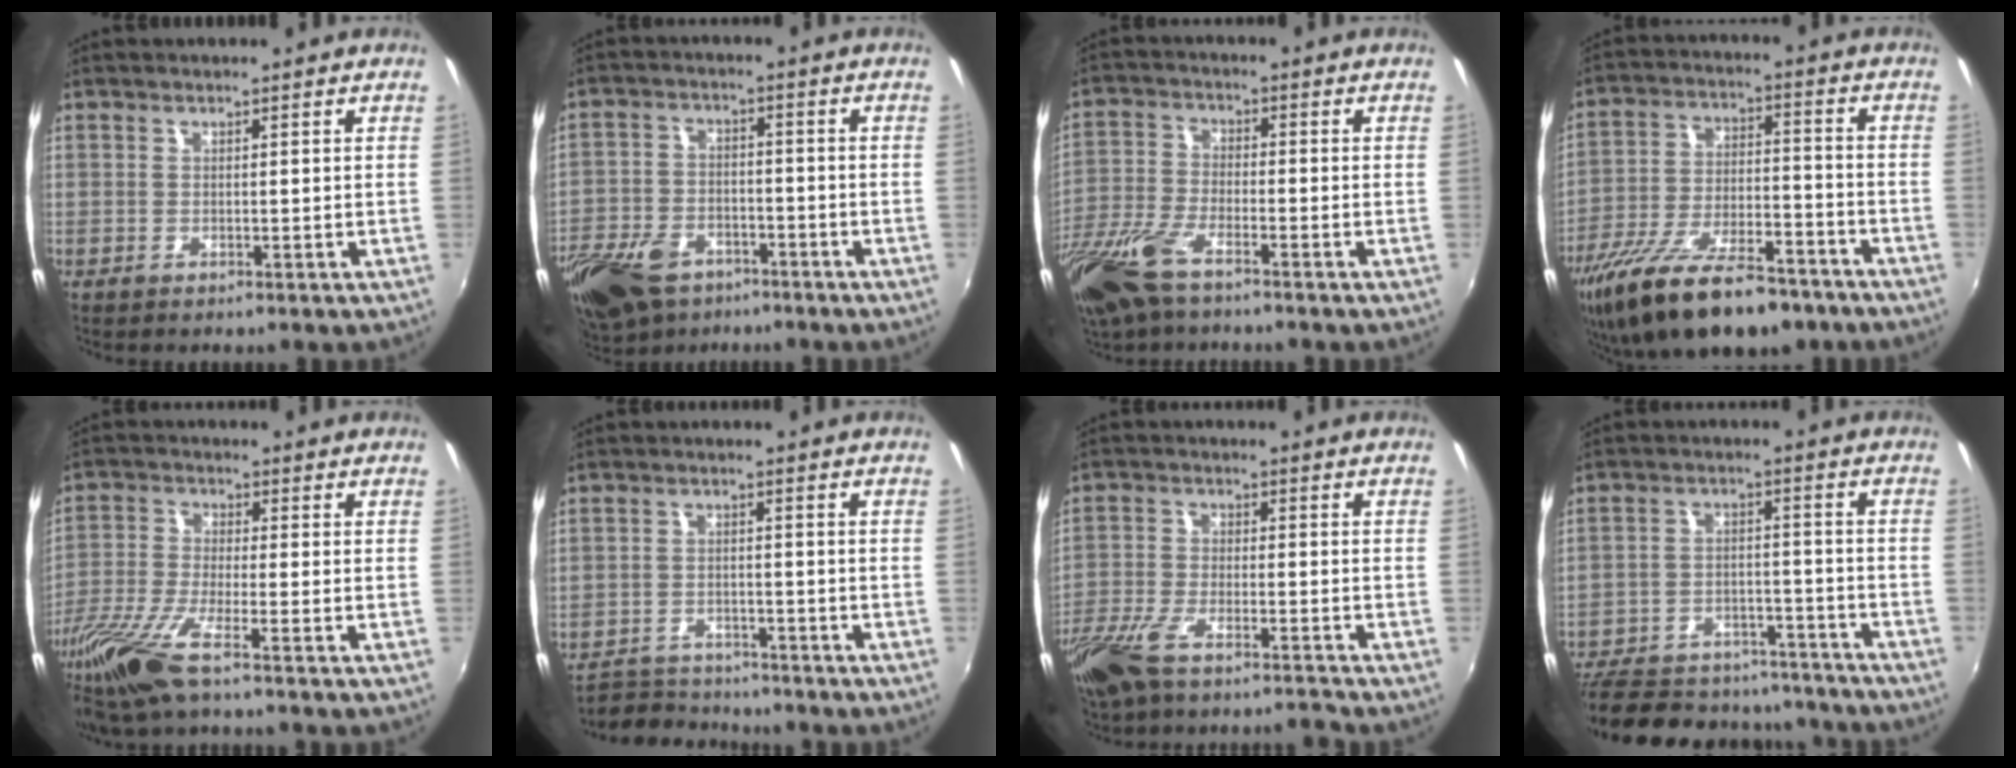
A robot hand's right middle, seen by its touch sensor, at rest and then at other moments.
{"total": 16.6, "force": [-10.2, 9.8, 8.6], "torque": [-0.212, -0.016, -0.179]}
{"total": 12.9, "force": [-8.9, 4.4, 8.3], "torque": [-0.194, -0.030, -0.184]}
{"total": 21.6, "force": [-15.5, 7.8, 12.8], "torque": [-0.247, -0.039, -0.247]}
{"total": 12.0, "force": [-8.7, 1.0, 8.2], "torque": [-0.185, -0.040, -0.168]}
{"total": 6.6, "force": [-6.1, 2.6, 0.5], "torque": [-0.030, 0.014, -0.100]}
{"total": 9.4, "force": [-8.2, 1.4, 4.5], "torque": [-0.115, -0.018, -0.160]}
{"total": 26.6, "force": [-22.3, 9.9, 10.5], "torque": [-0.227, 0.005, -0.293]}